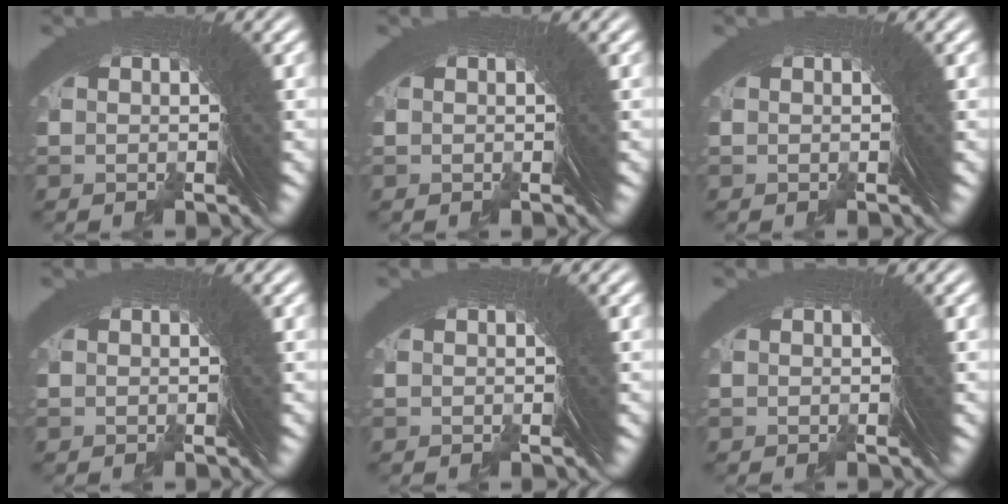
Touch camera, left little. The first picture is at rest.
{"total": 0.0}
{"total": 0.0}
{"total": 0.0}
{"total": 0.0}
{"total": 0.0}